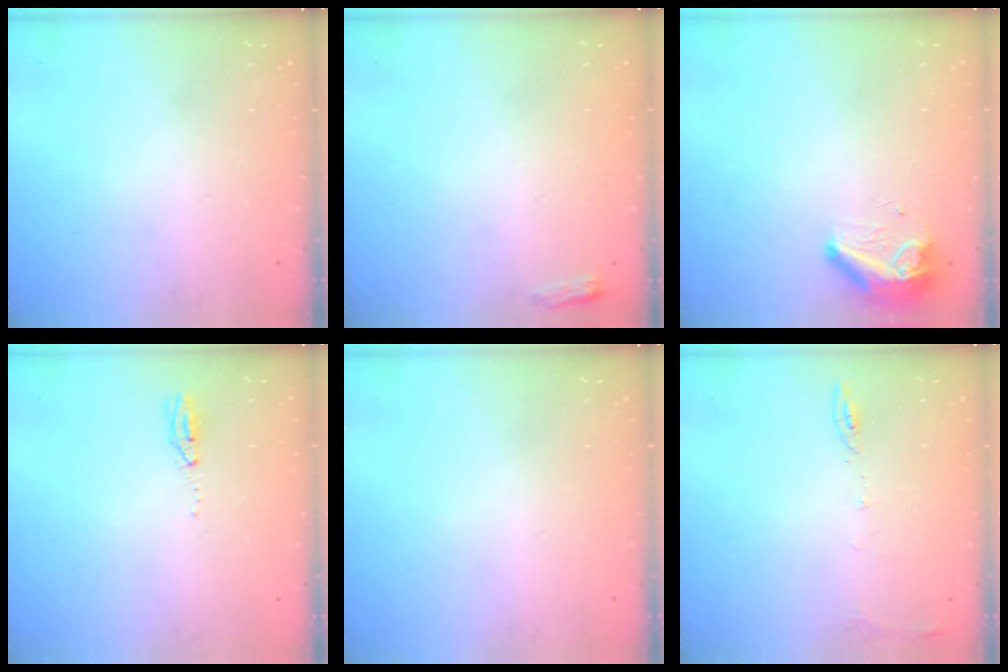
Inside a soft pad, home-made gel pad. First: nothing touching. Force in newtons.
{"total": 3.1, "press": 3.0, "slide": 0.5}
{"total": 8.5, "press": 8.2, "slide": 2.1}
{"total": 3.3, "press": 2.9, "slide": 1.7}
{"total": 0.0}
{"total": 6.5, "press": 6.5, "slide": 0.9}